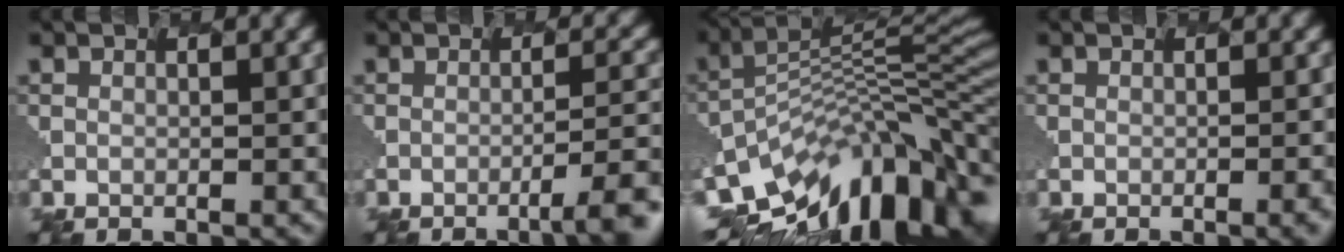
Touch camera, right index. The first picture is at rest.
{"total": 5.2, "force": [-2.8, 1.1, 4.3], "torque": [-0.058, -0.001, -0.043]}
{"total": 12.3, "force": [-7.4, 4.7, 8.6], "torque": [-0.156, 0.016, -0.127]}
{"total": 3.5, "force": [-0.9, 1.5, 3.0], "torque": [-0.013, 0.005, -0.005]}